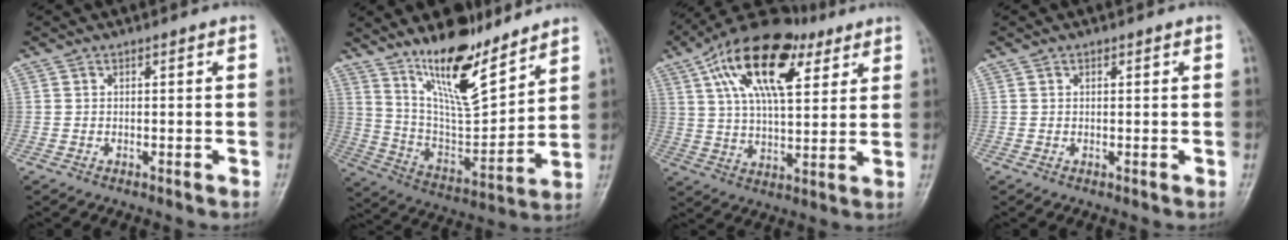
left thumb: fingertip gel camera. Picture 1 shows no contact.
{"total": 16.7, "force": [12.0, 5.2, 10.4], "torque": [-0.141, -0.085, 0.224]}
{"total": 20.2, "force": [8.9, 9.8, 15.3], "torque": [-0.246, -0.003, 0.148]}
{"total": 0.6, "force": [0.2, 0.5, 0.4], "torque": [-0.003, 0.001, 0.003]}